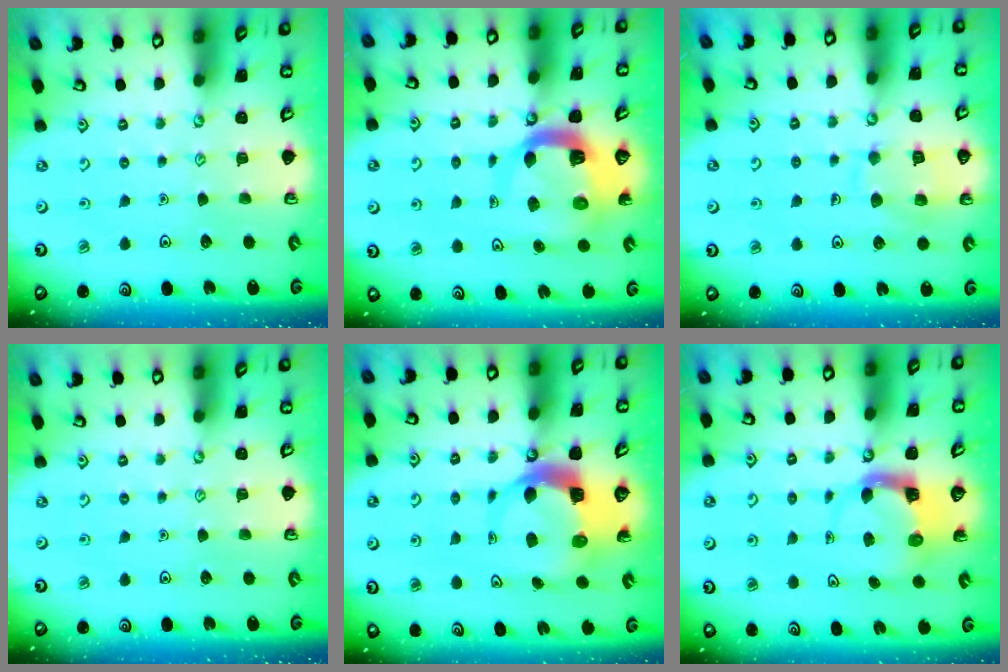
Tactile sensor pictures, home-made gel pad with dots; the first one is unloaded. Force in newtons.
{"total": 10.0, "press": 9.9, "slide": 1.3}
{"total": 10.7, "press": 10.6, "slide": 0.9}
{"total": 0.0}
{"total": 7.3, "press": 7.2, "slide": 1.2}
{"total": 3.7, "press": 3.6, "slide": 0.6}